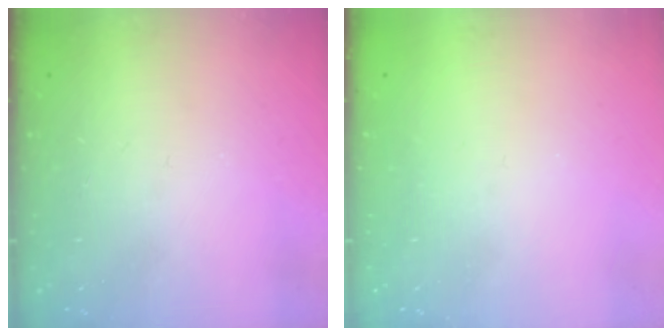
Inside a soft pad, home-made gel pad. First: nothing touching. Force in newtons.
{"total": 1.3, "press": 1.3, "slide": 0.2}